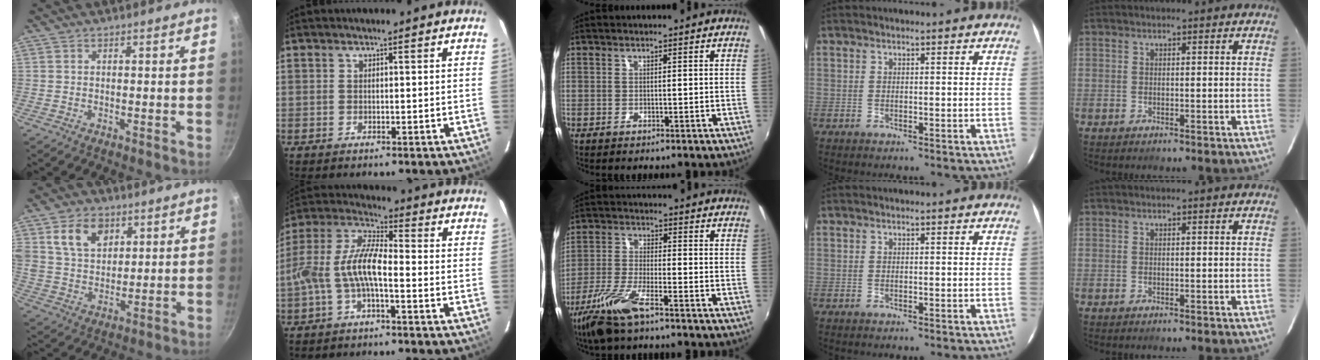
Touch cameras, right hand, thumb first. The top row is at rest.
{"thumb": {"total": 10.2, "force": [4.3, 7.2, 5.8], "torque": [-0.082, -0.014, 0.077]}, "index": {"total": 9.5, "force": [-2.9, 2.8, 8.6], "torque": [-0.194, 0.013, -0.055]}, "middle": {"total": 9.8, "force": [-6.6, 2.0, 6.9], "torque": [-0.155, -0.016, -0.132]}}